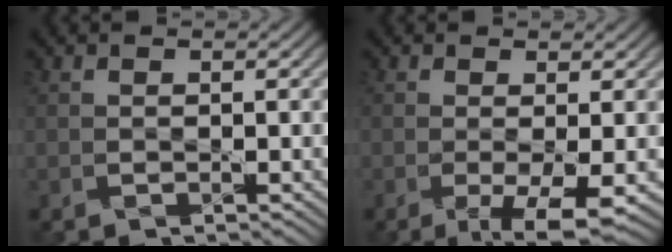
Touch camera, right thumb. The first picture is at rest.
{"total": 5.4, "force": [-1.8, 1.5, 4.8], "torque": [-0.091, -0.003, -0.026]}